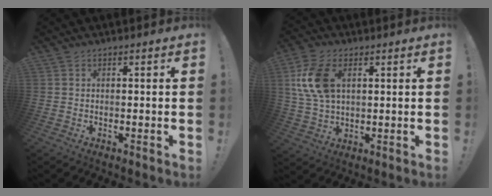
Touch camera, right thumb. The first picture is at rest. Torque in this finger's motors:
{"motor_torque": [0.54, 0.54, 1.02, 0.26, 0.12]}